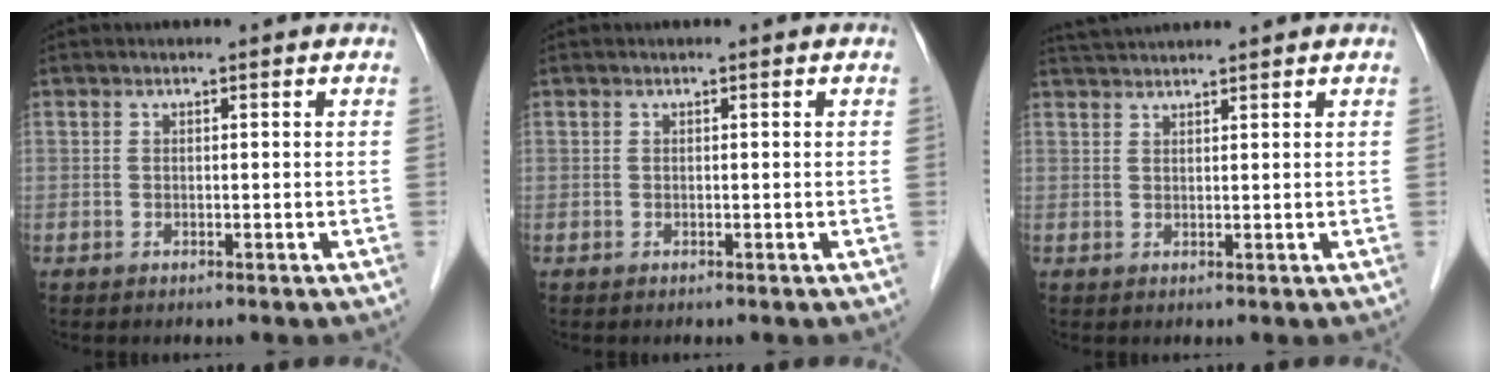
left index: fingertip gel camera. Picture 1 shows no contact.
{"total": 0.0}
{"total": 4.6, "force": [4.4, -0.6, 1.3], "torque": [-0.019, 0.033, 0.079]}